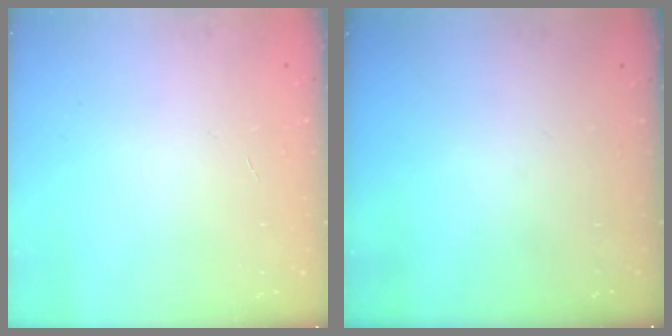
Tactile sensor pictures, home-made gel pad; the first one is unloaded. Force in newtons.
{"total": 0.0}